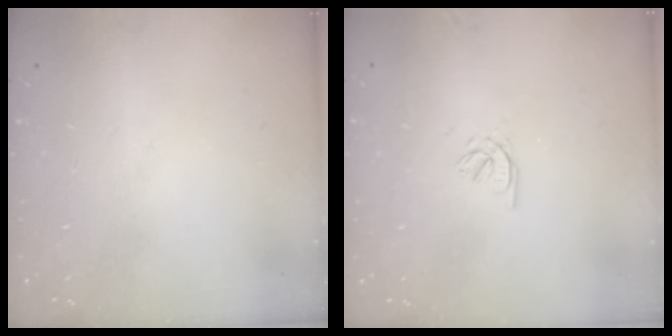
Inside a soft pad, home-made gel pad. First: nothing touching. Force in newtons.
{"total": 2.1, "press": 2.0, "slide": 0.5}